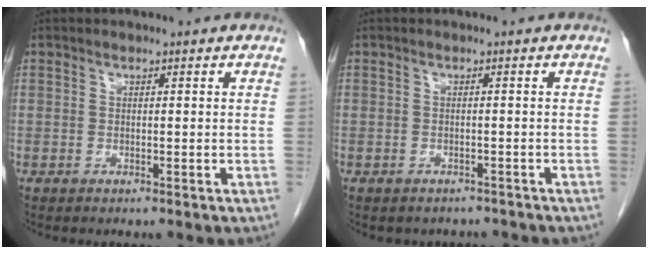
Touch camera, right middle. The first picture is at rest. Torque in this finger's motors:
{"motor_torque": [0.04, -0.03, 0.01, 0.01]}